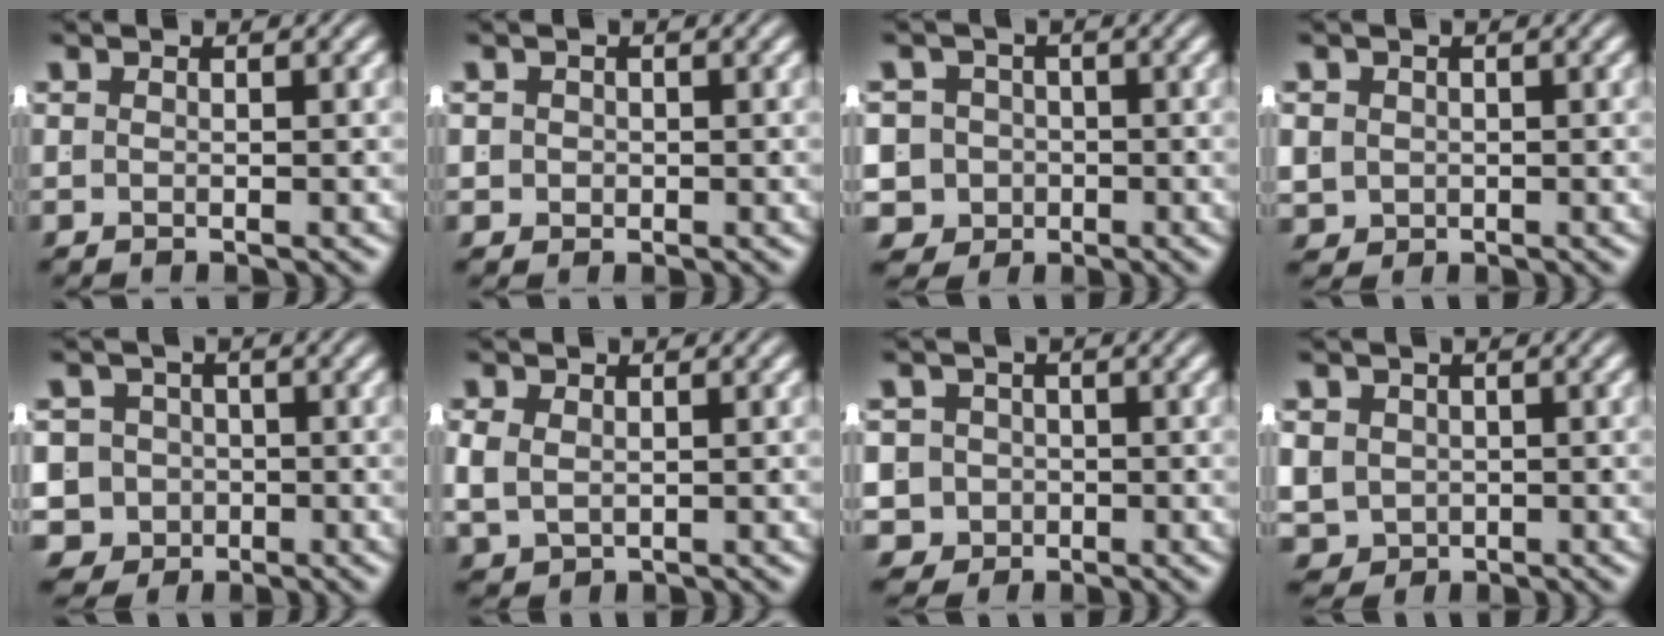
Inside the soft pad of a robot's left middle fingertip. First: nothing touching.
{"total": 1.9, "force": [-0.3, 1.8, 0.5], "torque": [-0.019, -0.011, 0.000]}
{"total": 10.8, "force": [-3.2, 9.7, 3.4], "torque": [-0.094, -0.053, -0.046]}
{"total": 3.6, "force": [-0.6, 3.3, 1.3], "torque": [-0.049, -0.029, 0.002]}
{"total": 12.1, "force": [-3.7, 10.9, 3.6], "torque": [-0.102, -0.059, -0.056]}
{"total": 2.4, "force": [0.0, 2.0, 1.5], "torque": [-0.040, -0.018, 0.019]}
{"total": 8.6, "force": [-2.4, 7.8, 2.8], "torque": [-0.077, -0.042, -0.033]}
{"total": 7.9, "force": [-2.1, 6.9, 3.1], "torque": [-0.086, -0.047, -0.018]}